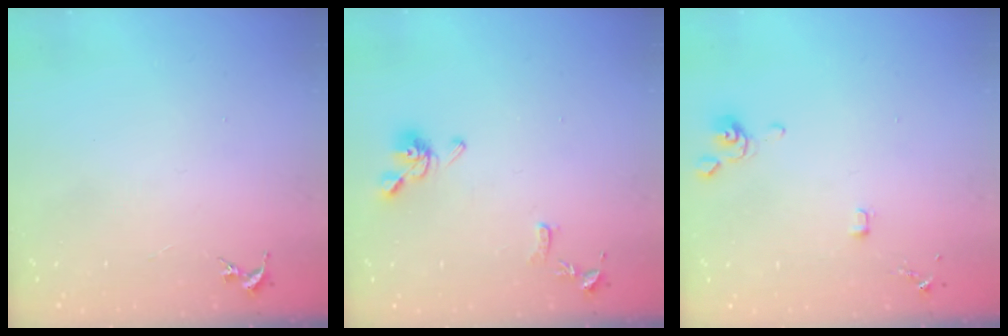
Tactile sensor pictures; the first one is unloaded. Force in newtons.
{"total": 10.1, "press": 10.1, "slide": 1.2}
{"total": 4.0, "press": 4.0, "slide": 0.8}